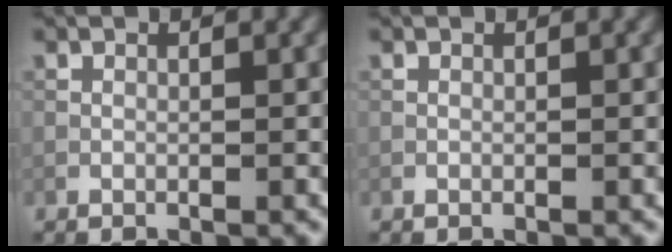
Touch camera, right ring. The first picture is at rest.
{"total": 0.0}